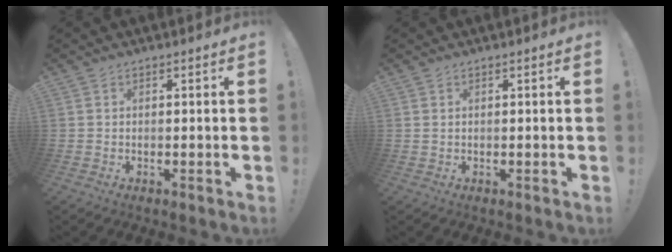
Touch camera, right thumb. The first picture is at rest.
{"total": 0.5, "force": [0.3, 0.1, 0.4], "torque": [-0.012, 0.002, 0.007]}